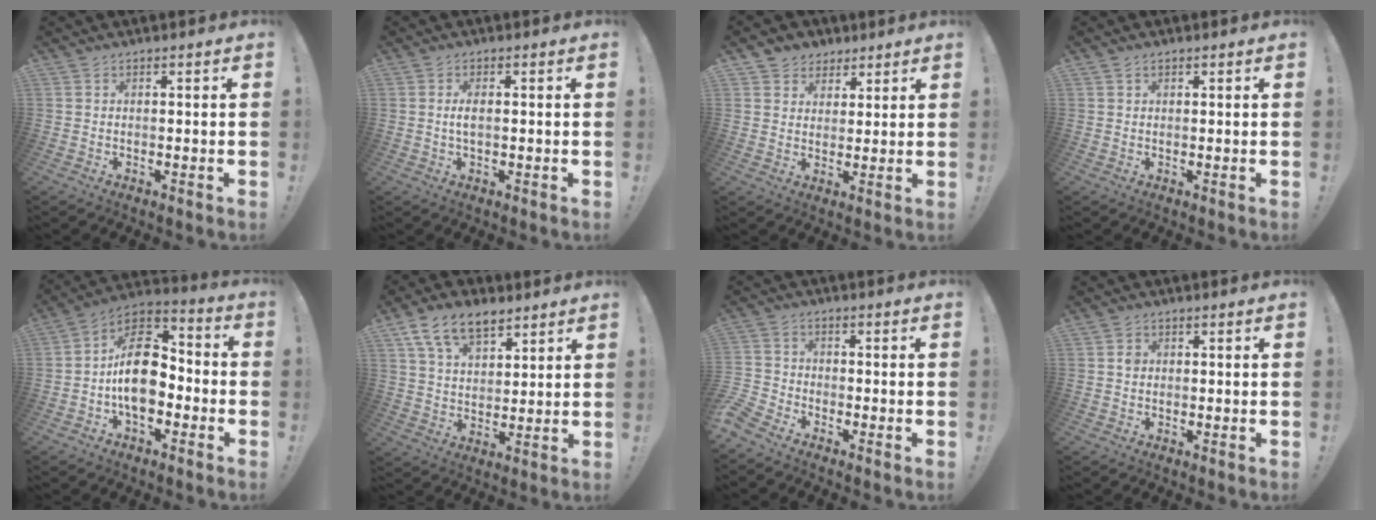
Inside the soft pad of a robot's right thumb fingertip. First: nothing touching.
{"total": 2.9, "force": [0.0, 1.1, 2.7], "torque": [-0.048, 0.003, -0.001]}
{"total": 5.7, "force": [3.1, 4.8, 0.5], "torque": [-0.006, -0.022, 0.063]}
{"total": 0.9, "force": [0.6, 0.6, 0.3], "torque": [0.001, -0.001, 0.011]}
{"total": 17.1, "force": [-1.5, 10.9, 13.1], "torque": [-0.228, 0.021, -0.020]}
{"total": 12.7, "force": [7.7, 7.2, 7.1], "torque": [-0.120, -0.029, 0.145]}
{"total": 5.5, "force": [-4.3, 3.1, 1.6], "torque": [-0.052, 0.016, -0.084]}
{"total": 1.4, "force": [0.2, 1.3, 0.5], "torque": [0.000, -0.001, 0.000]}